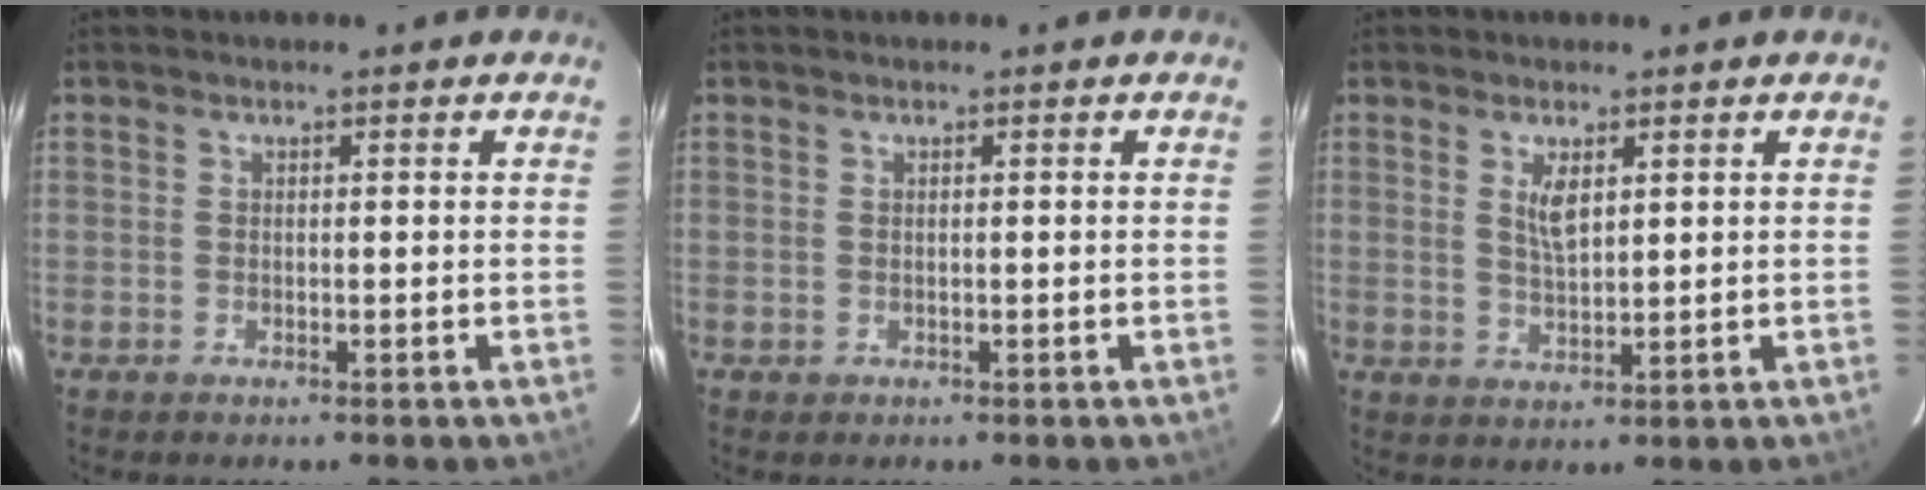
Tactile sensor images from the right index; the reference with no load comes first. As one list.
[{"total": 0.0}, {"total": 3.9, "force": [1.6, 1.5, 3.3], "torque": [-0.058, -0.002, 0.031]}]